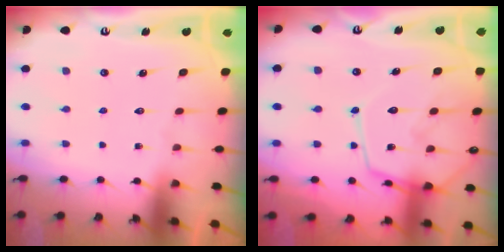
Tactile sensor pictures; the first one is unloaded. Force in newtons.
{"total": 13.7, "press": 13.6, "slide": 1.3}